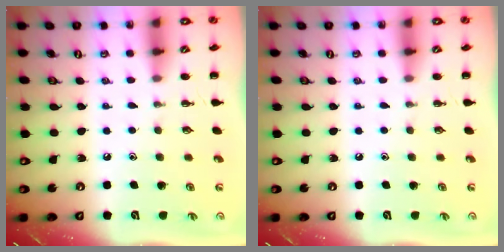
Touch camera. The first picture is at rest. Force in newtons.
{"total": 0.0}